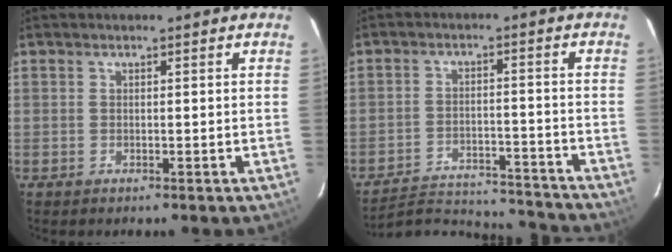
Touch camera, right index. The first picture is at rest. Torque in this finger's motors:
{"motor_torque": [-0.31, -0.16, -0.90, -0.21]}